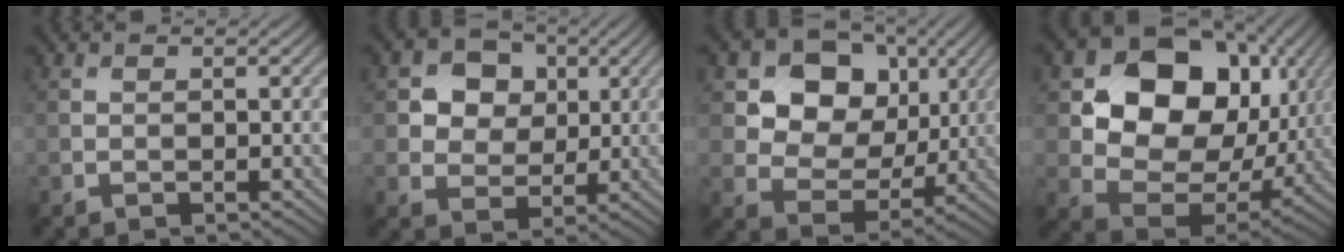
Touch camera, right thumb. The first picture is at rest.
{"total": 7.5, "force": [2.7, 6.2, 3.2], "torque": [-0.089, 0.002, 0.046]}
{"total": 11.2, "force": [3.6, 8.8, 5.9], "torque": [-0.117, 0.004, 0.051]}
{"total": 16.1, "force": [4.6, 11.9, 9.9], "torque": [-0.175, 0.001, 0.085]}